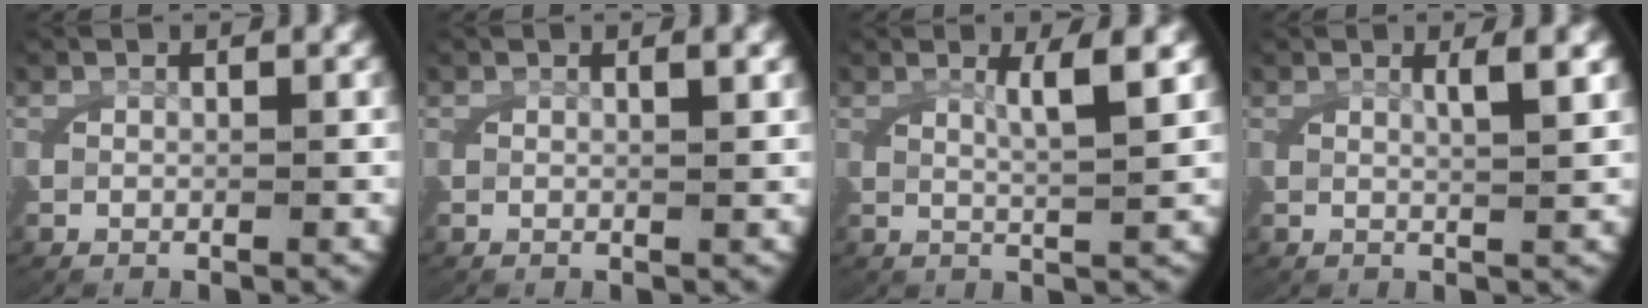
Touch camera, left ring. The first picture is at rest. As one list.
[{"total": 0.8, "force": [0.4, -0.1, 0.7], "torque": [-0.016, -0.002, 0.010]}, {"total": 3.3, "force": [1.5, -0.2, 2.9], "torque": [-0.052, -0.004, 0.031]}, {"total": 2.2, "force": [1.0, -0.3, 1.9], "torque": [-0.036, -0.005, 0.023]}]